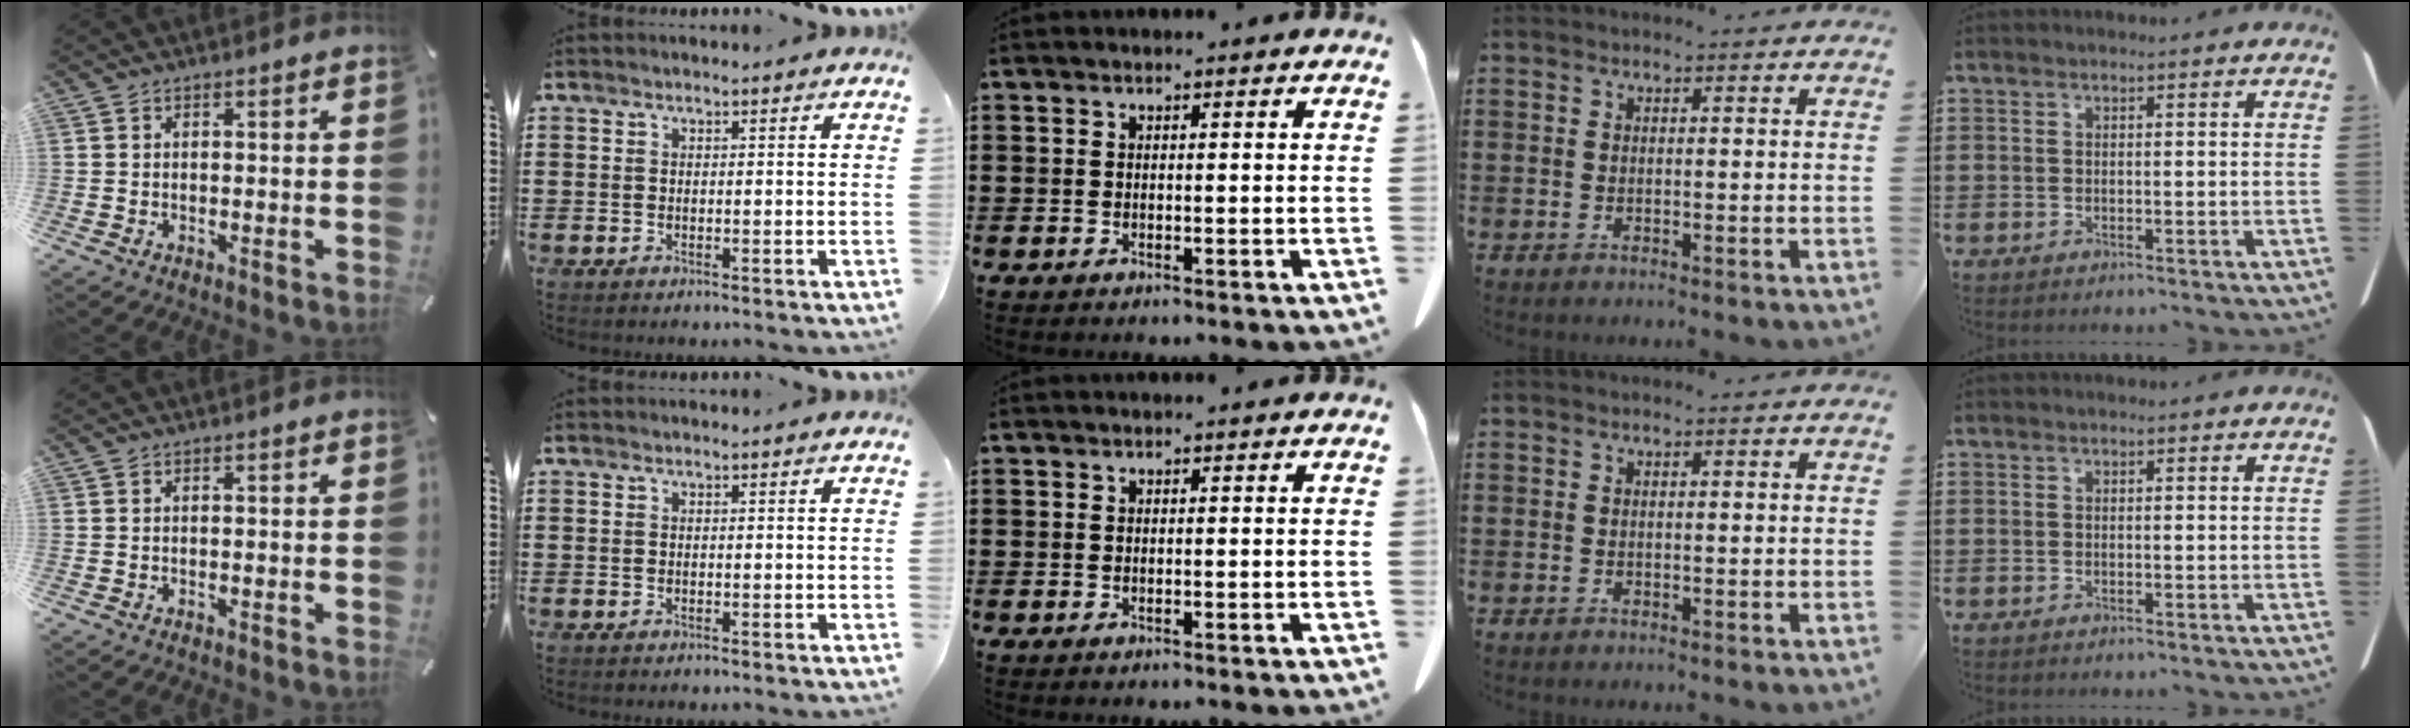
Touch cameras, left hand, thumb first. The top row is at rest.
{}